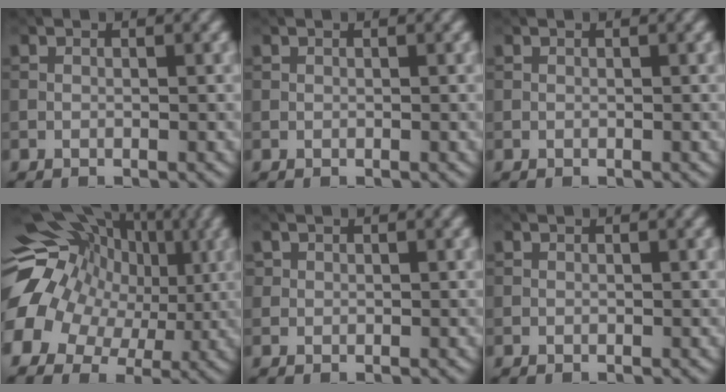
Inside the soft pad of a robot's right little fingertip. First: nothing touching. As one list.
[{"total": 0.0}, {"total": 0.0}, {"total": 15.2, "force": [1.3, 11.7, 9.7], "torque": [-0.178, 0.012, 0.007]}, {"total": 0.6, "force": [0.3, 0.6, 0.1], "torque": [-0.001, -0.001, 0.007]}, {"total": 0.0}]